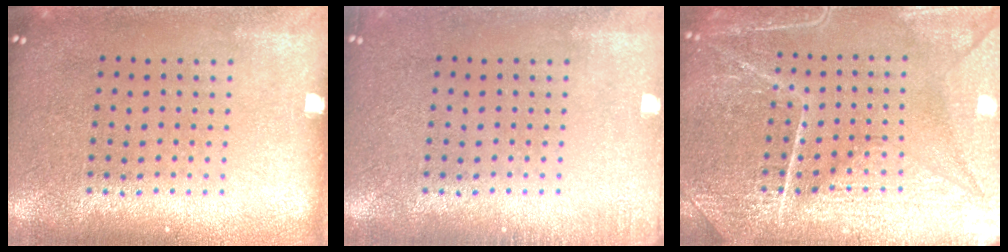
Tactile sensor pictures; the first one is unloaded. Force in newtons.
{"total": 0.9, "press": 0.9, "slide": 0.2}
{"total": 7.2, "press": 7.1, "slide": 0.9}